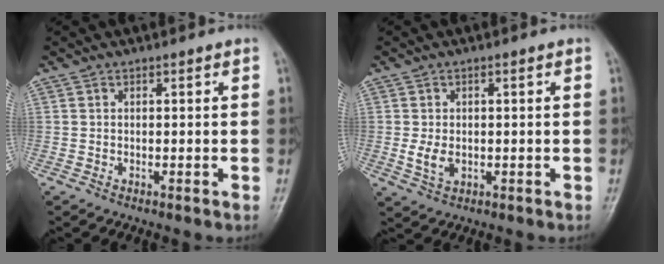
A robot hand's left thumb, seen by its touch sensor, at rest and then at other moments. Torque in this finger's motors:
{"motor_torque": [-0.23, 0.28, 0.38, 0.01, 0.02]}